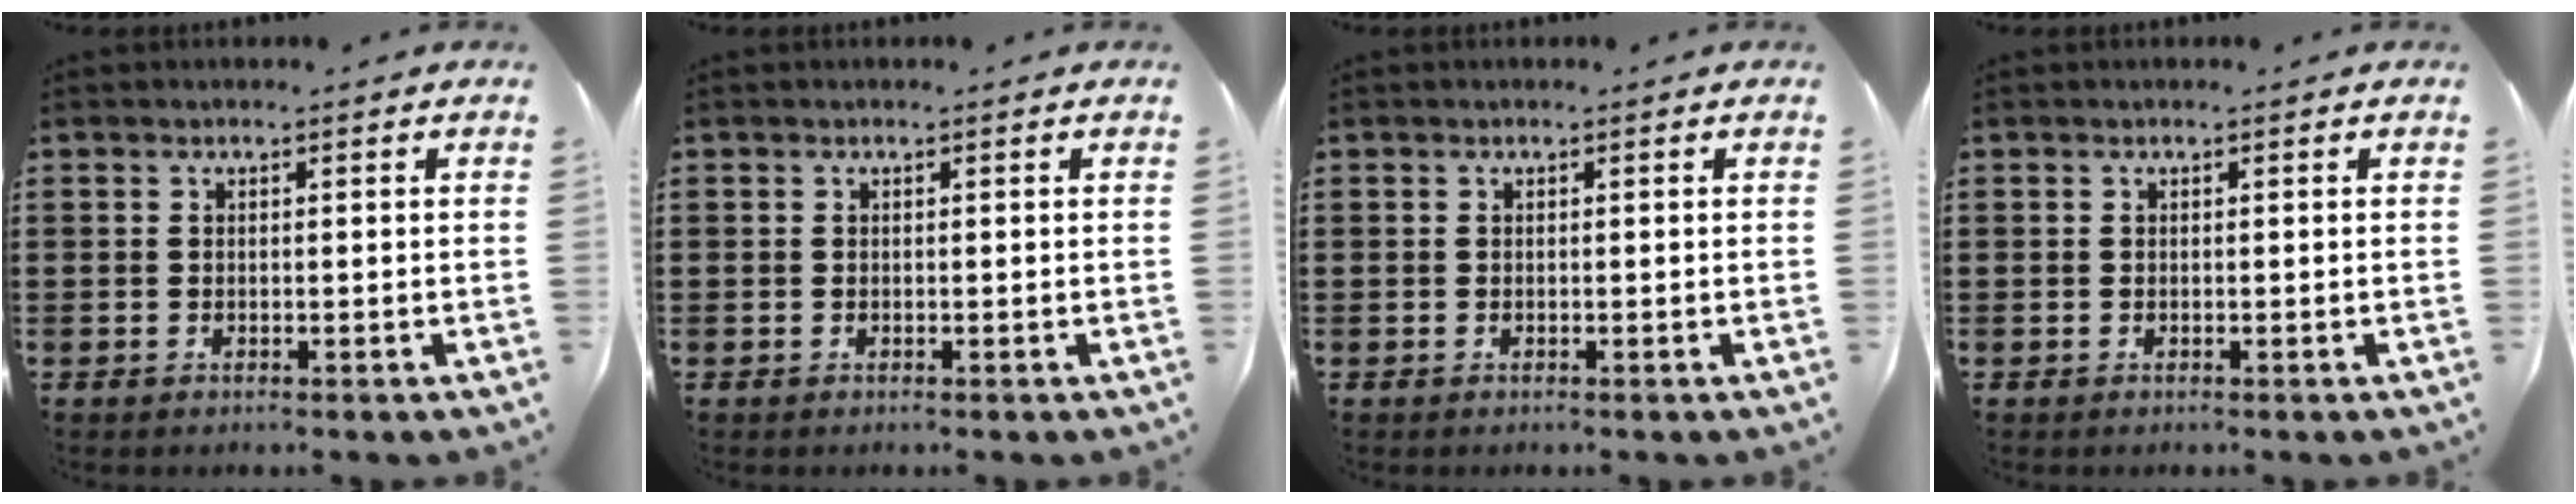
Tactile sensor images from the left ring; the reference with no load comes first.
{"total": 0.0}
{"total": 0.0}
{"total": 0.0}